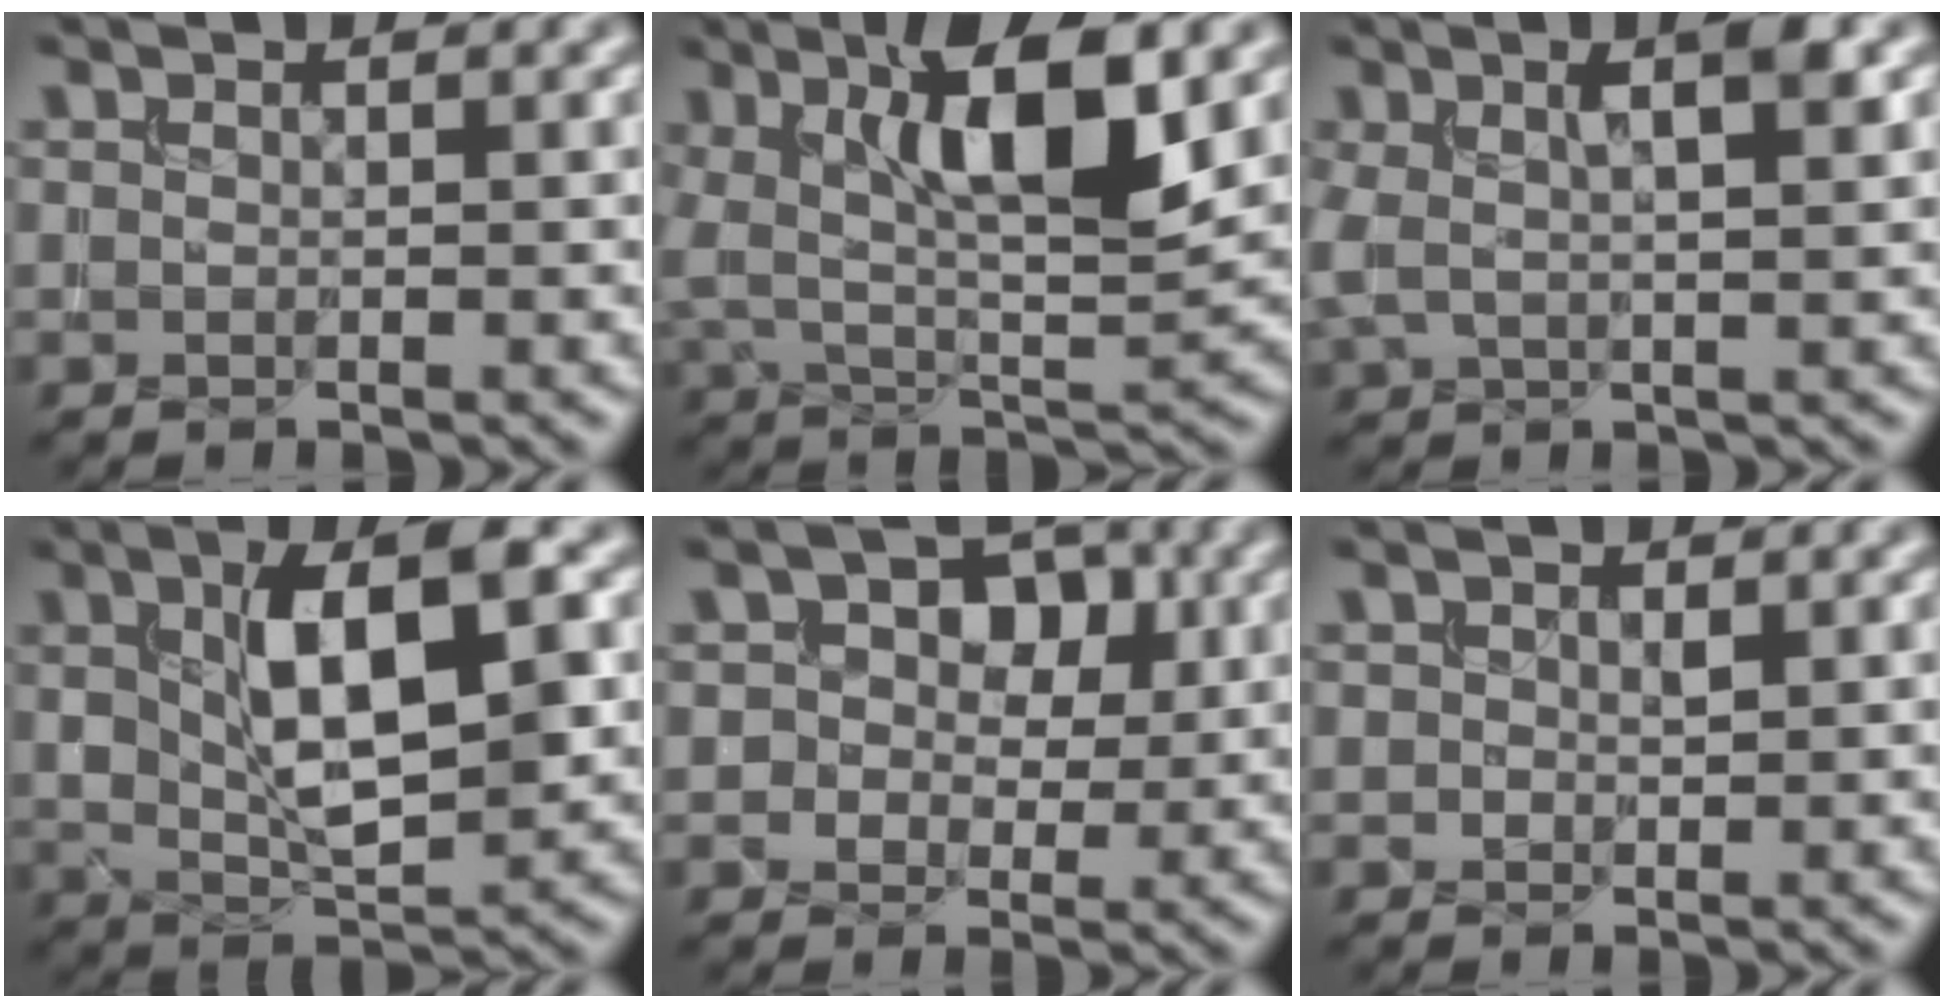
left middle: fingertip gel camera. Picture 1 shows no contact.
{"total": 9.5, "force": [3.0, 3.1, 8.4], "torque": [-0.146, 0.002, 0.049]}
{"total": 4.6, "force": [1.5, 1.4, 4.1], "torque": [-0.079, 0.006, 0.024]}
{"total": 8.6, "force": [1.7, 3.6, 7.6], "torque": [-0.134, 0.004, 0.029]}
{"total": 4.9, "force": [1.1, 3.8, 2.9], "torque": [-0.032, 0.008, 0.000]}
{"total": 0.9, "force": [0.2, 0.8, 0.5], "torque": [-0.007, -0.003, 0.001]}